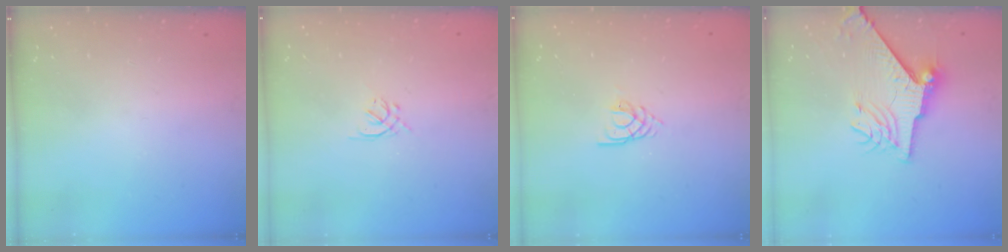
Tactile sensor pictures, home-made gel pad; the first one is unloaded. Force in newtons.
{"total": 1.3, "press": 1.2, "slide": 0.5}
{"total": 2.6, "press": 2.6, "slide": 0.3}
{"total": 11.5, "press": 11.4, "slide": 1.2}